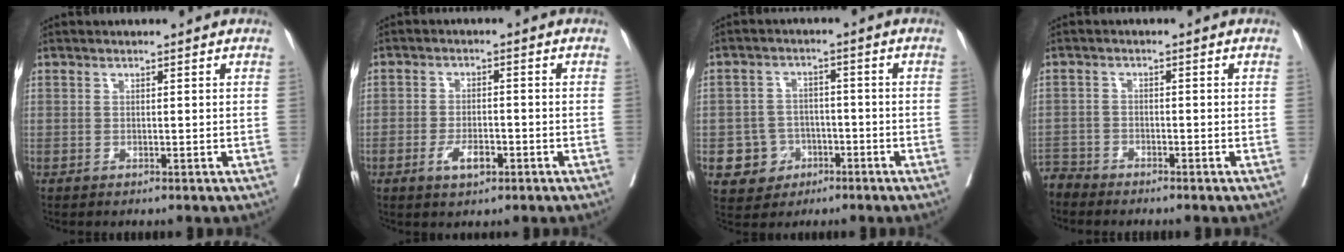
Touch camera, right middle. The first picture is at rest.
{"total": 4.0, "force": [-2.0, 1.6, 3.1], "torque": [-0.056, 0.001, -0.030]}
{"total": 5.9, "force": [-2.4, 5.3, 1.1], "torque": [-0.019, 0.010, -0.032]}
{"total": 2.9, "force": [-2.7, 0.4, -1.0], "torque": [0.025, -0.008, -0.055]}